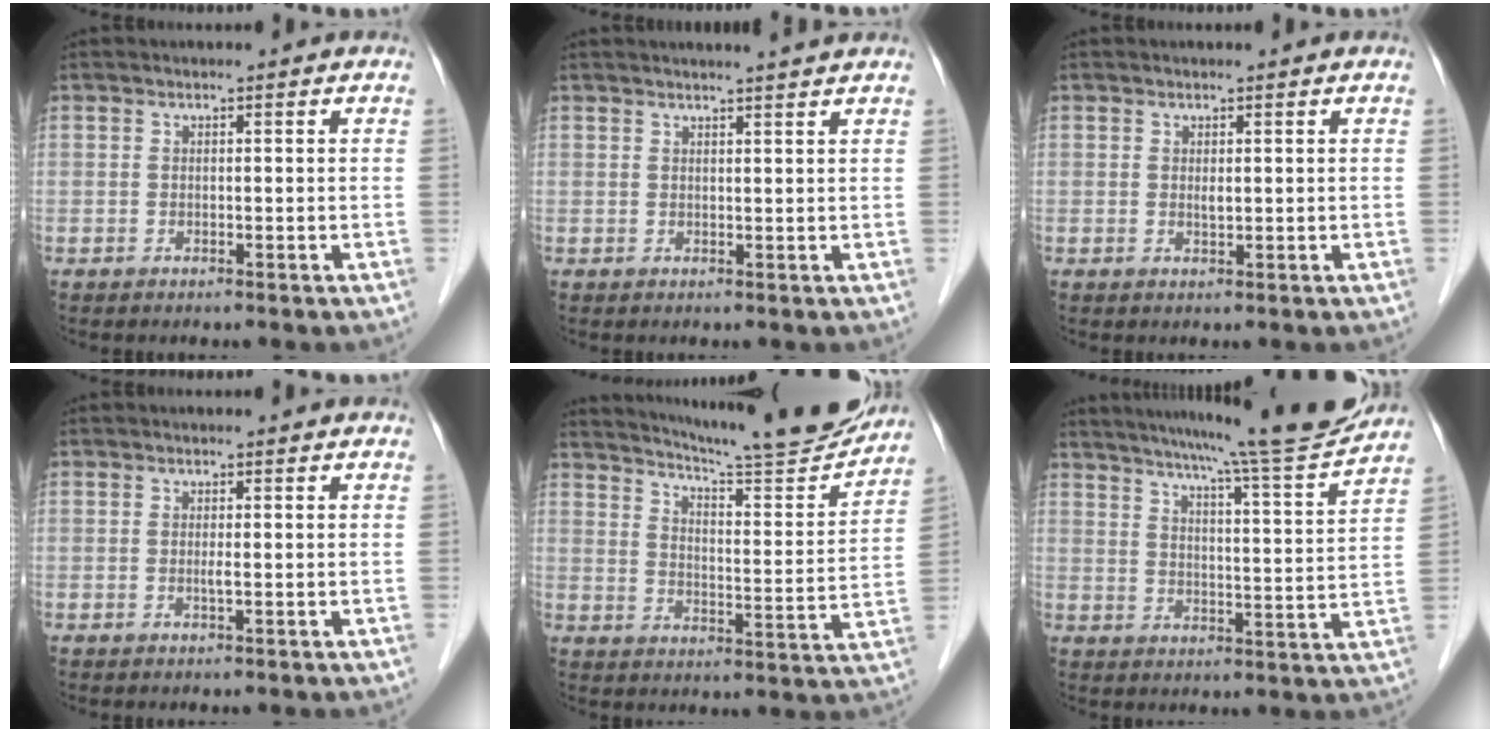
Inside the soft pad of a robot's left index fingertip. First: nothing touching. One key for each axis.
{"total": 4.2, "fx": 3.7, "fy": -0.6, "fz": 1.8, "tx": -0.024, "ty": 0.006, "tz": 0.037}
{"total": 0.8, "fx": -0.4, "fy": 0.2, "fz": 0.6, "tx": -0.015, "ty": -0.009, "tz": -0.005}
{"total": 1.0, "fx": -0.8, "fy": -0.2, "fz": 0.6, "tx": -0.013, "ty": -0.008, "tz": -0.013}
{"total": 17.5, "fx": 16.5, "fy": 0.3, "fz": 6.0, "tx": -0.097, "ty": -0.061, "tz": 0.220}
{"total": 16.4, "fx": 14.6, "fy": -1.3, "fz": 7.2, "tx": -0.114, "ty": -0.040, "tz": 0.194}